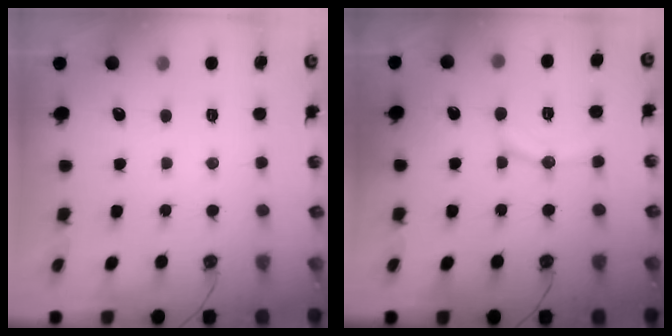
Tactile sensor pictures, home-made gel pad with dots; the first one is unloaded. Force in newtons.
{"total": 9.3, "press": 9.3, "slide": 0.4}